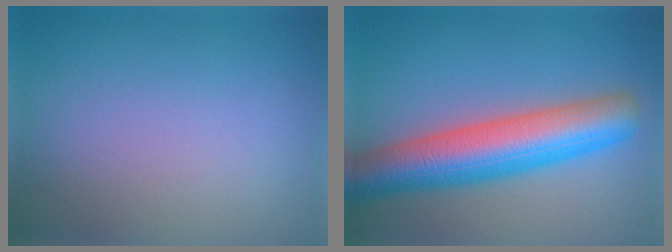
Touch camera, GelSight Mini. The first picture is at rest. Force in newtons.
{"total": 9.6, "press": 9.6, "slide": 0.3}